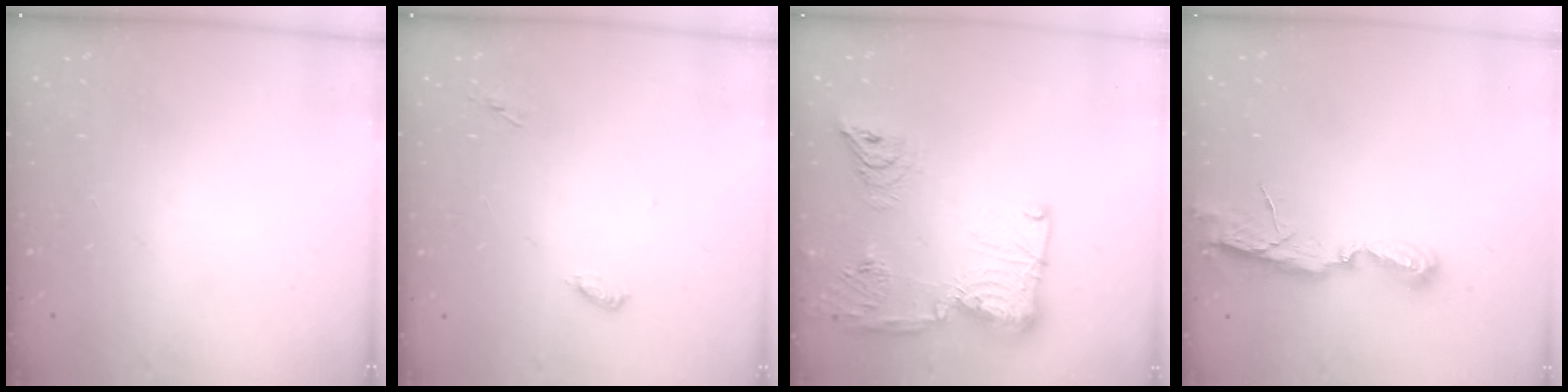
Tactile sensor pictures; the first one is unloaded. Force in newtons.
{"total": 4.6, "press": 4.6, "slide": 0.4}
{"total": 21.8, "press": 20.6, "slide": 6.9}
{"total": 6.9, "press": 6.9, "slide": 0.1}